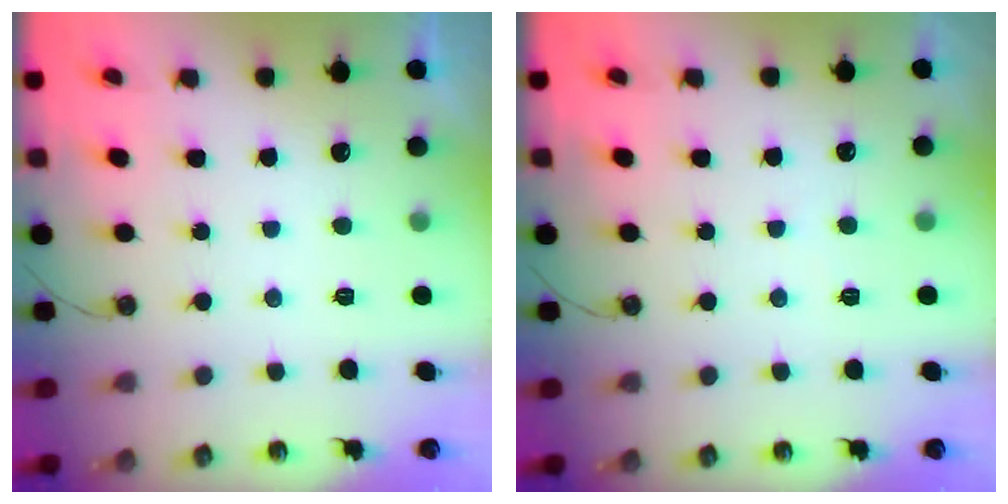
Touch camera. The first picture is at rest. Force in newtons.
{"total": 2.7, "press": 2.7, "slide": 0.4}